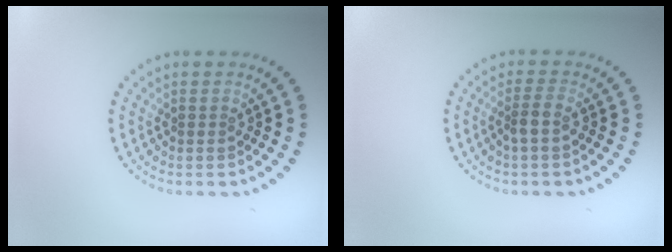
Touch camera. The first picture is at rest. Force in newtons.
{"total": 1.4, "press": 1.1, "slide": 0.9}